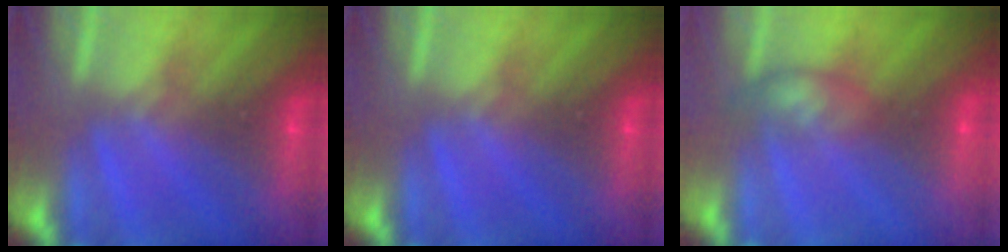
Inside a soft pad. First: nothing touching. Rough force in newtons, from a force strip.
{"total": 0.0}
{"total": 2.3}